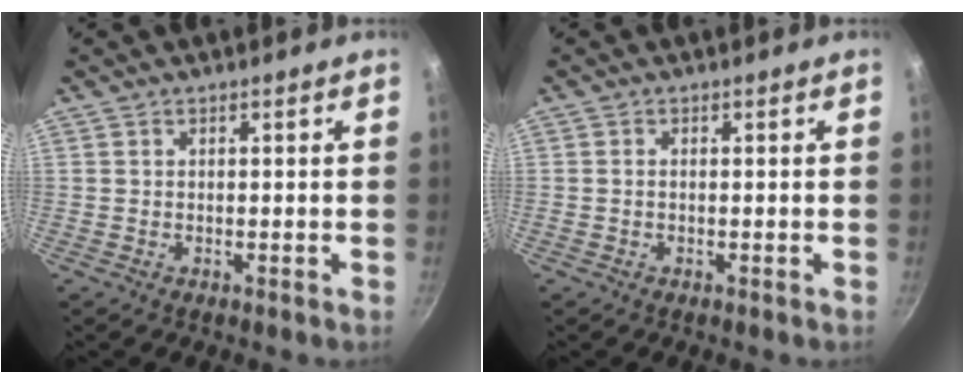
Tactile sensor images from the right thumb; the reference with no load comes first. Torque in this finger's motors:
{"motor_torque": [-0.03, -0.06, 0.20, 0.20, 0.02]}